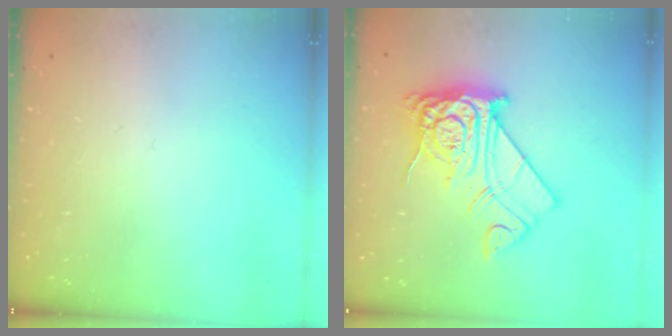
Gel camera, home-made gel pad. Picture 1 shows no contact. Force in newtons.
{"total": 15.7, "press": 15.6, "slide": 1.6}